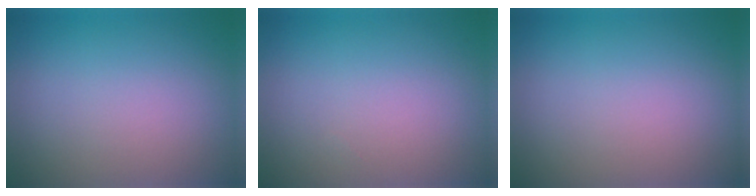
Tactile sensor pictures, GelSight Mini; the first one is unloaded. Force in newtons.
{"total": 0.0}
{"total": 0.0}